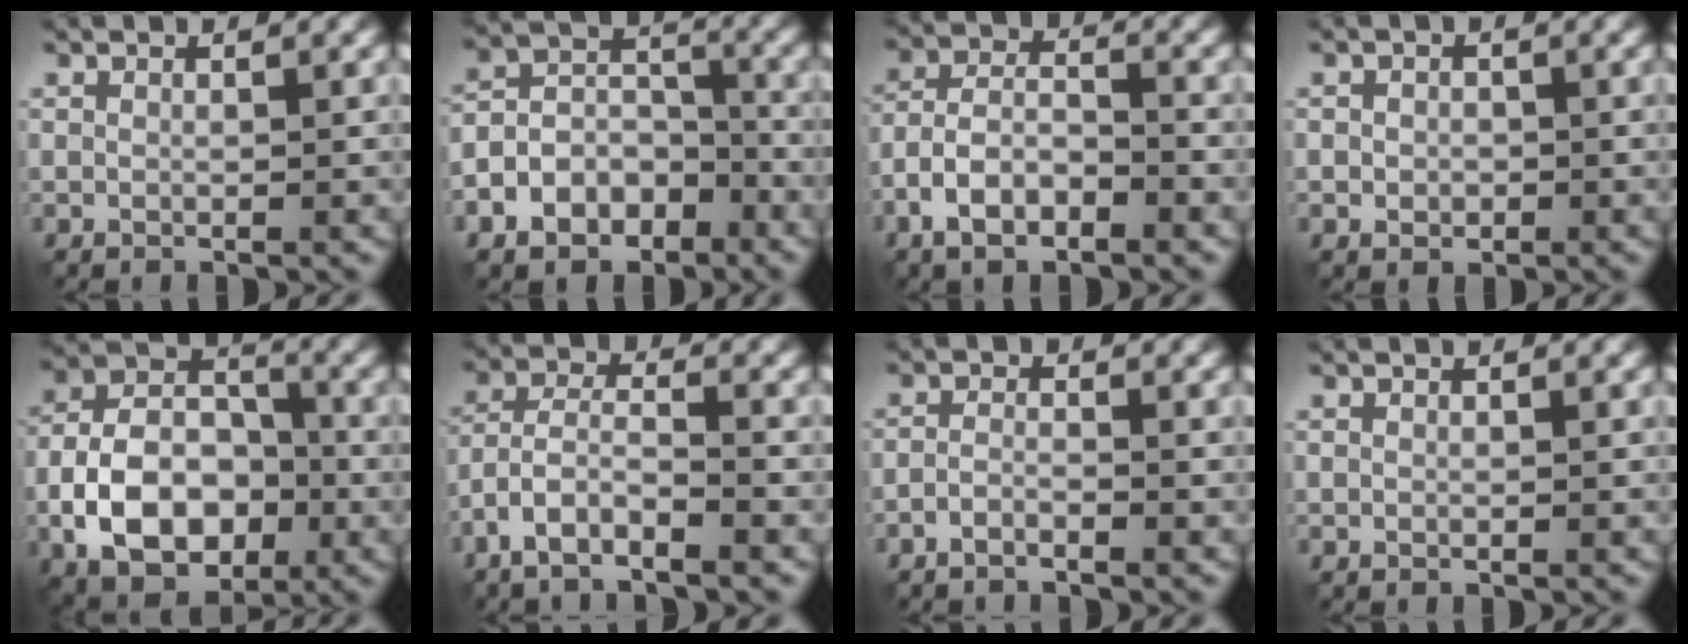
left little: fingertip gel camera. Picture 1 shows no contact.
{"total": 6.0, "force": [-3.7, 3.9, 2.7], "torque": [-0.035, 0.014, -0.073]}
{"total": 5.2, "force": [-3.0, 2.4, 3.5], "torque": [-0.061, 0.008, -0.065]}
{"total": 1.3, "force": [-0.2, 1.2, 0.6], "torque": [-0.006, -0.005, -0.004]}
{"total": 9.9, "force": [-3.3, 6.2, 6.9], "torque": [-0.127, 0.006, -0.068]}
{"total": 4.4, "force": [-3.0, 1.2, 3.0], "torque": [-0.061, 0.001, -0.069]}
{"total": 1.4, "force": [-1.2, 0.1, 0.7], "torque": [-0.019, 0.001, -0.028]}
{"total": 0.0}